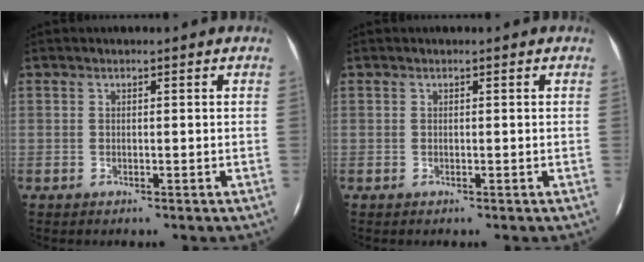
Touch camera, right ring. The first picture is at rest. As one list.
[{"total": 0.0}]